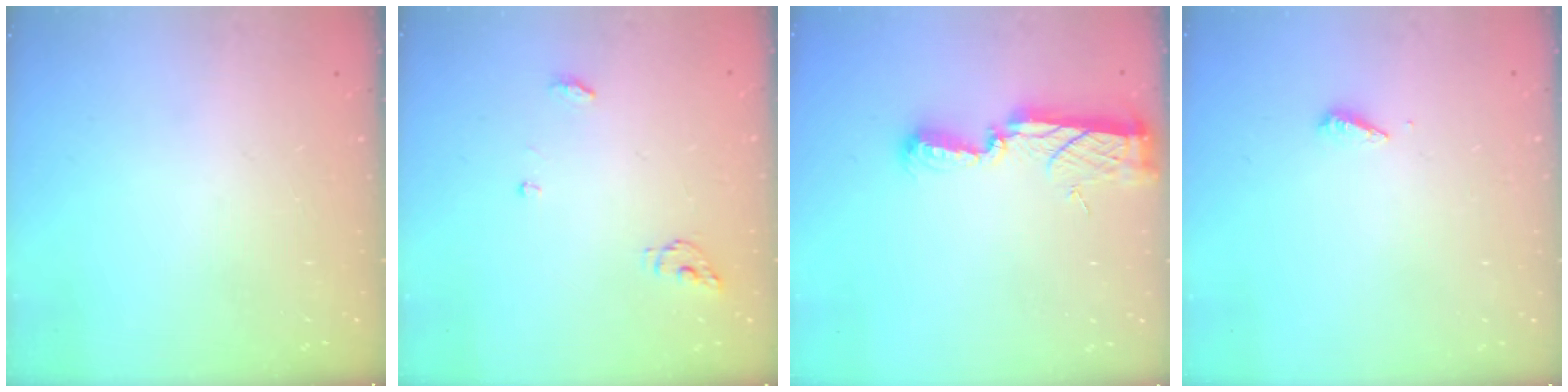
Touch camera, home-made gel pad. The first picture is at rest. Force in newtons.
{"total": 4.8, "press": 4.8, "slide": 0.4}
{"total": 9.0, "press": 8.9, "slide": 0.8}
{"total": 2.8, "press": 2.8, "slide": 0.2}